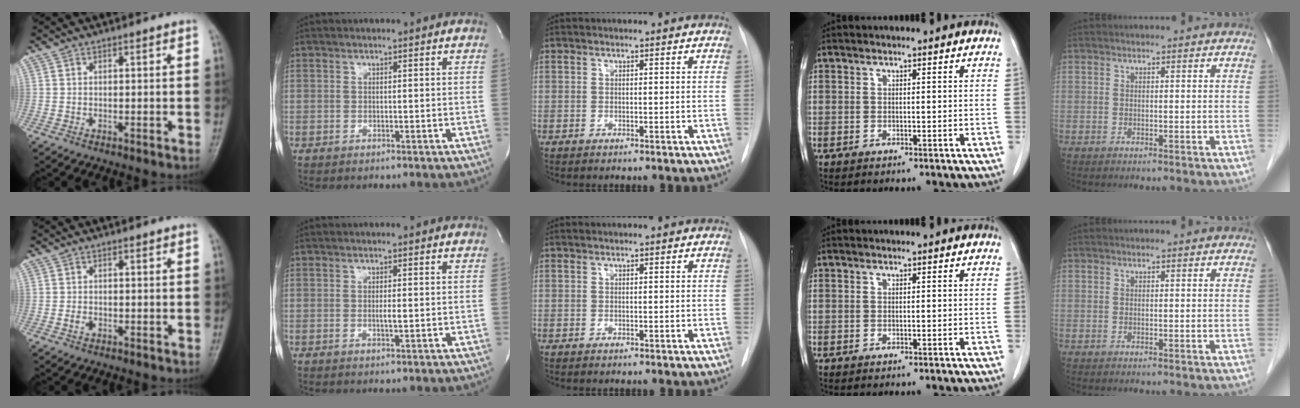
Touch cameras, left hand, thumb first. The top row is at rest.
{"thumb": {"total": 1.3, "force": [-0.5, 1.0, 0.8], "torque": [-0.012, 0.002, -0.011]}, "index": {"total": 1.2, "force": [-0.2, 0.1, 1.2], "torque": [-0.024, -0.006, -0.005]}}